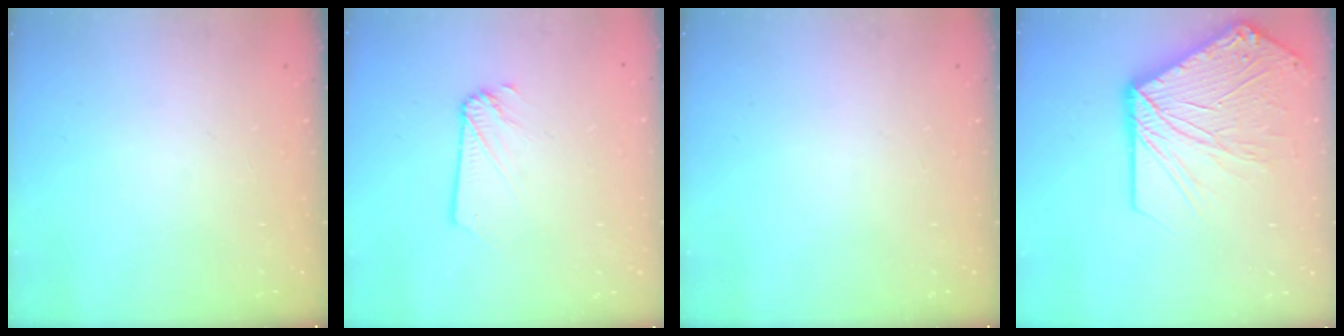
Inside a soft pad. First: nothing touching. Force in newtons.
{"total": 1.9, "press": 1.9, "slide": 0.1}
{"total": 0.0}
{"total": 20.3, "press": 20.1, "slide": 2.8}